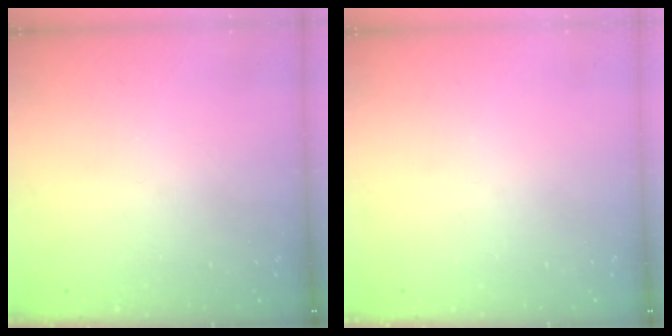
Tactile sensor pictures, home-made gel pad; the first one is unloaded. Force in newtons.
{"total": 0.0}